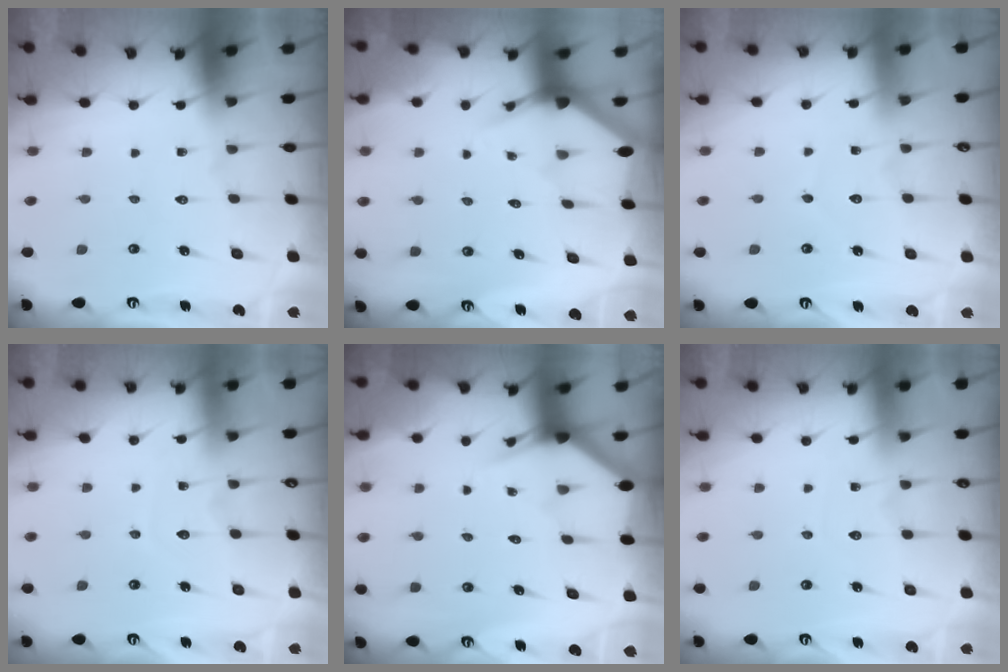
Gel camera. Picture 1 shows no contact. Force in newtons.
{"total": 2.8, "press": 2.8, "slide": 0.2}
{"total": 2.8, "press": 2.8, "slide": 0.3}
{"total": 4.5, "press": 4.5, "slide": 0.5}
{"total": 2.6, "press": 2.6, "slide": 0.1}
{"total": 2.7, "press": 2.7, "slide": 0.3}